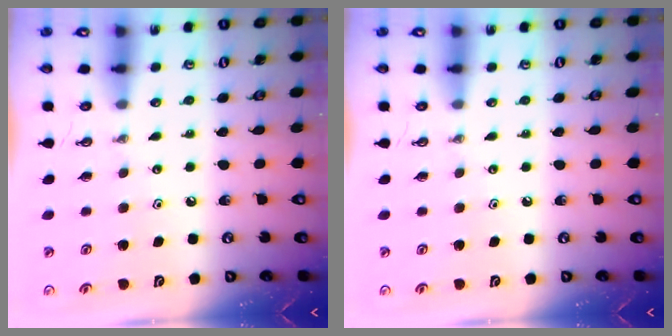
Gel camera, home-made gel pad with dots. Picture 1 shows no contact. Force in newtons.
{"total": 0.0}